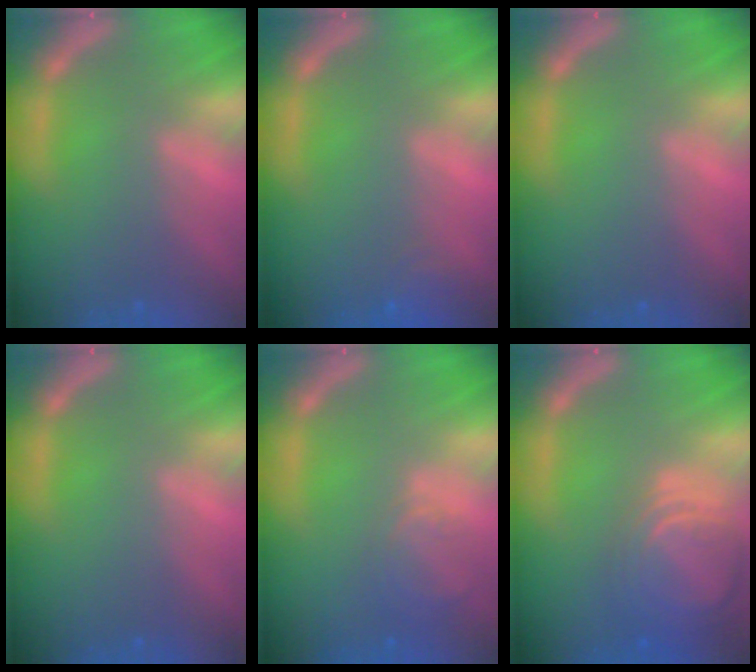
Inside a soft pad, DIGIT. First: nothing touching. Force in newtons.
{"total": 1.9}
{"total": 0.0}
{"total": 0.0}
{"total": 2.9}
{"total": 8.0}